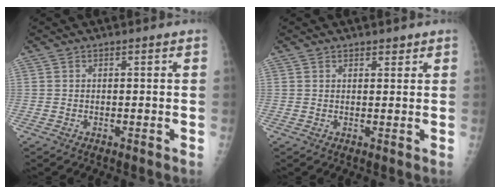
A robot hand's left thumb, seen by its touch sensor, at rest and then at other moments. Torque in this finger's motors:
{"motor_torque": [0.07, 0.28, -0.28, -0.21, 0.02]}